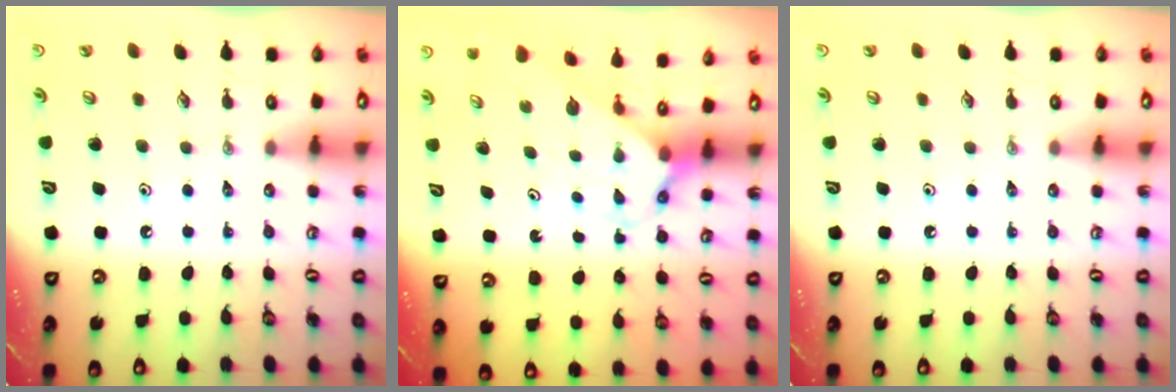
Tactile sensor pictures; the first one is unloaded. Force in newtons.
{"total": 2.2, "press": 2.2, "slide": 0.1}
{"total": 0.0}